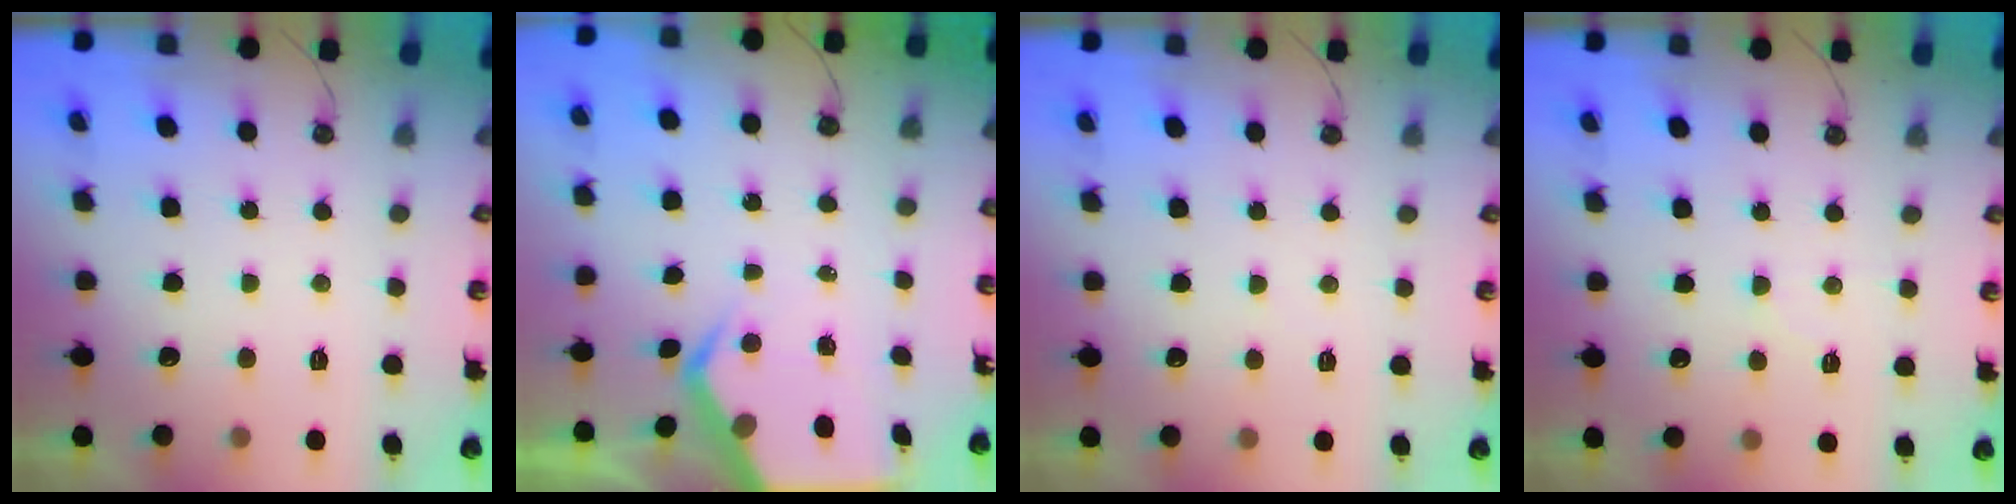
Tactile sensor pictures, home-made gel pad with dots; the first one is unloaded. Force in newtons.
{"total": 7.4, "press": 7.3, "slide": 0.8}
{"total": 1.8, "press": 1.8, "slide": 0.4}
{"total": 5.1, "press": 5.1, "slide": 0.7}